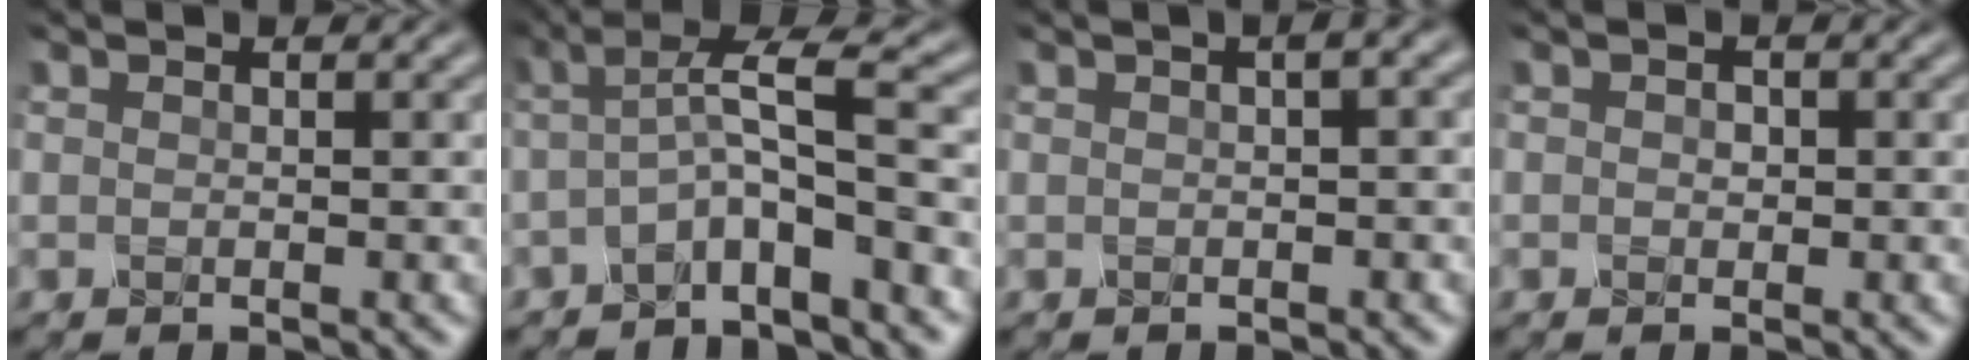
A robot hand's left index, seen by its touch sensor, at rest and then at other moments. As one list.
[{"total": 4.2, "force": [-1.6, 0.6, 3.9], "torque": [-0.069, 0.013, -0.043]}, {"total": 2.5, "force": [1.0, 0.7, 2.1], "torque": [-0.043, 0.014, 0.015]}, {"total": 0.9, "force": [-0.3, 0.7, 0.3], "torque": [-0.006, 0.001, -0.007]}]